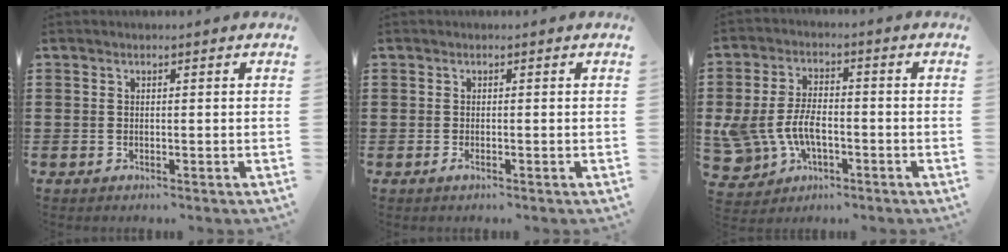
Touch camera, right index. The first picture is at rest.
{"total": 0.5, "force": [-0.2, 0.1, 0.4], "torque": [-0.010, -0.007, -0.002]}
{"total": 6.9, "force": [-1.8, 4.6, 4.9], "torque": [-0.123, 0.002, -0.039]}